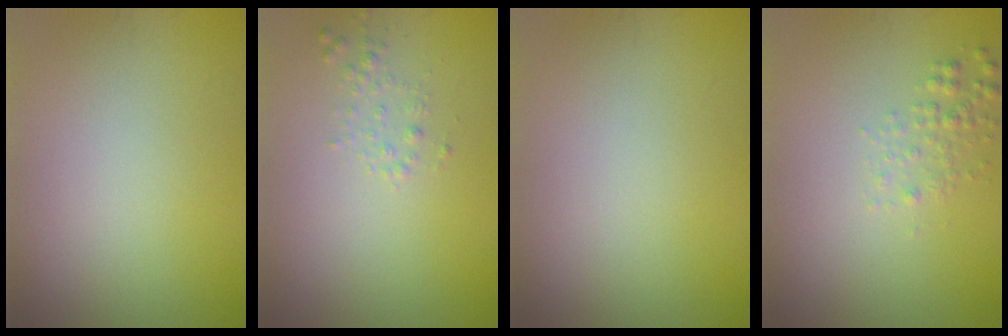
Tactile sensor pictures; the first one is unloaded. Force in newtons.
{"total": 1.0, "press": 1.0, "slide": 0.0}
{"total": 0.0}
{"total": 1.5, "press": 1.5, "slide": 0.1}